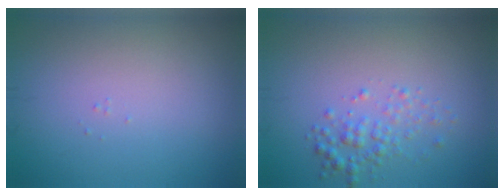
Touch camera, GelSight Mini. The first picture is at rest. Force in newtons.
{"total": 2.0, "press": 2.0, "slide": 0.1}